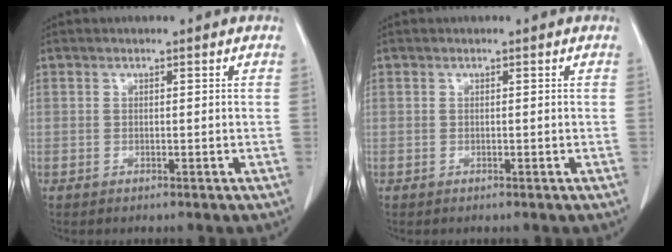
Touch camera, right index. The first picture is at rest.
{"total": 0.0}